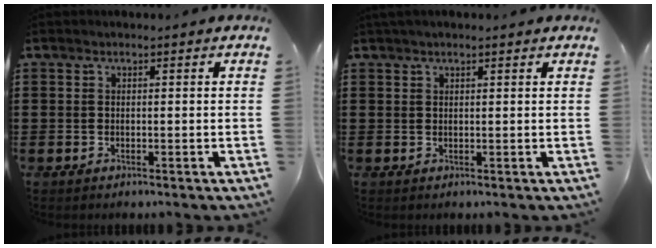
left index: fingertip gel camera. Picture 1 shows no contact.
{"total": 1.2, "force": [1.0, 0.2, 0.6], "torque": [-0.014, 0.002, 0.018]}